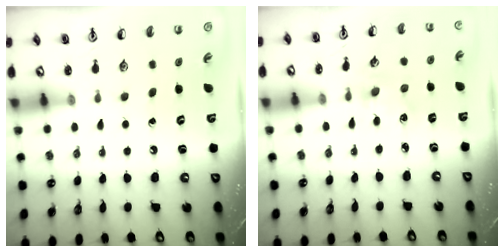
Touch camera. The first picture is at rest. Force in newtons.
{"total": 1.2, "press": 1.2, "slide": 0.2}